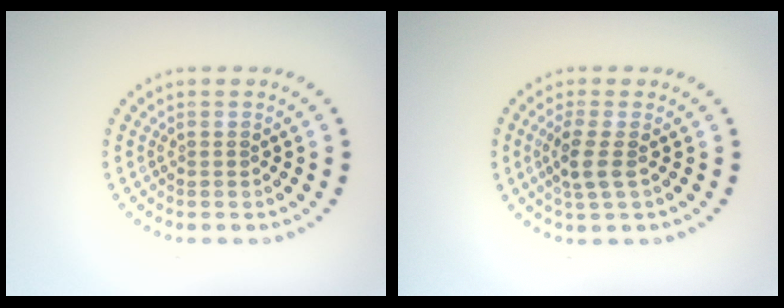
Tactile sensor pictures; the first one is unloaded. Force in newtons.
{"total": 2.4, "press": 2.0, "slide": 1.2}